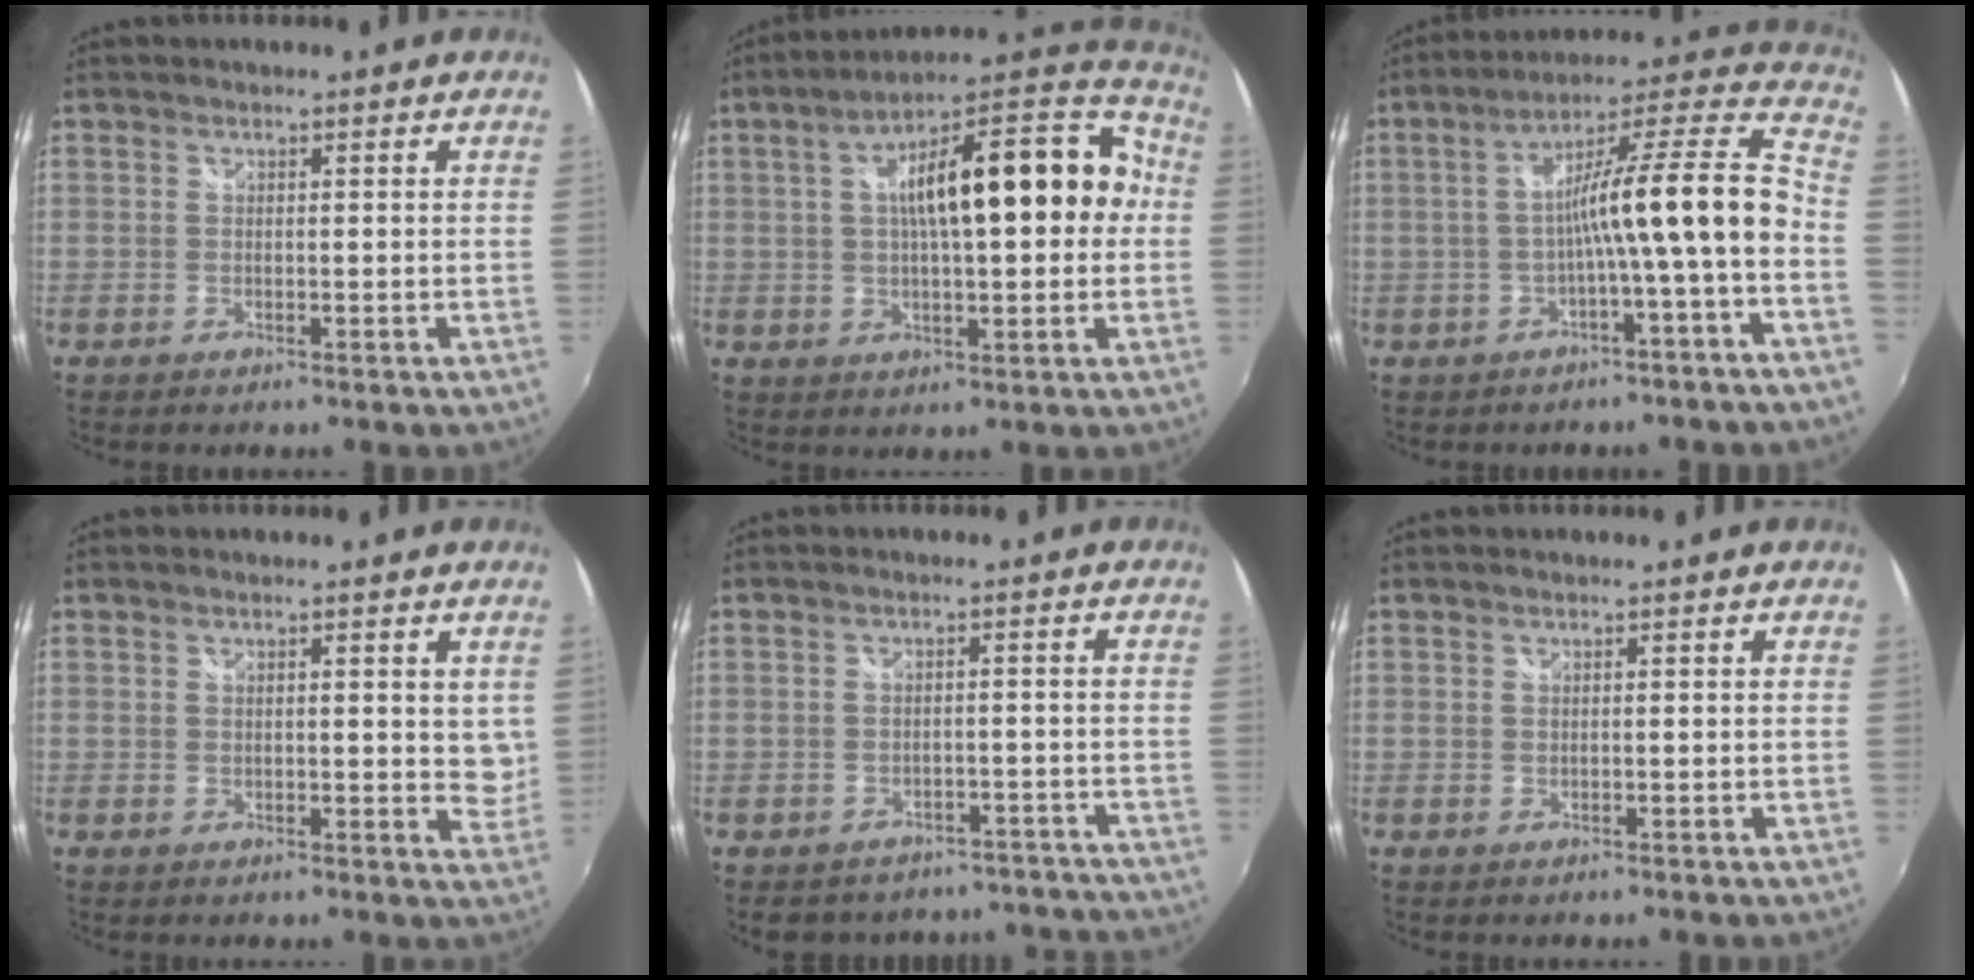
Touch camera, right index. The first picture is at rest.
{"total": 20.8, "force": [2.3, 7.1, 19.4], "torque": [-0.303, 0.040, 0.030]}
{"total": 14.7, "force": [-3.5, 0.3, 14.3], "torque": [-0.212, 0.031, -0.055]}
{"total": 4.7, "force": [2.2, 2.0, 3.6], "torque": [-0.034, -0.001, 0.037]}
{"total": 12.8, "force": [-11.1, 5.9, 2.5], "torque": [-0.052, 0.024, -0.119]}
{"total": 0.0}